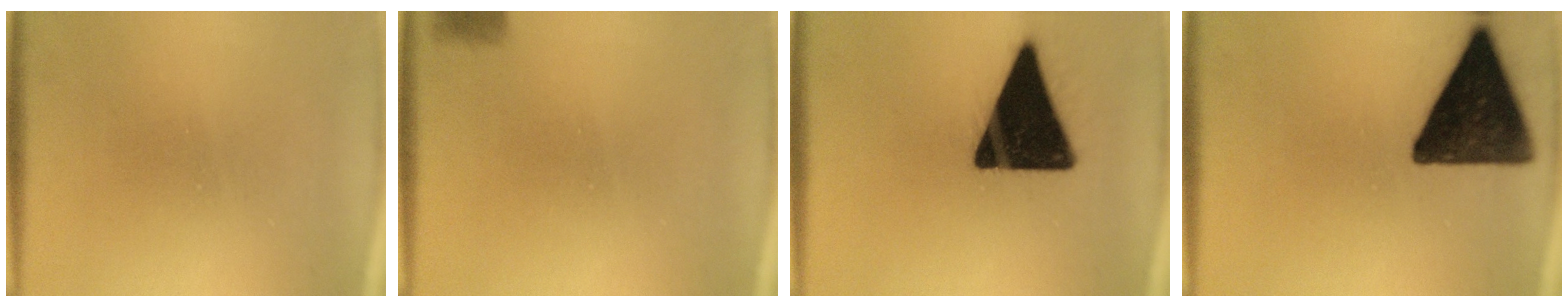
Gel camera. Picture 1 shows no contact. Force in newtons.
{"total": 2.9}
{"total": 19.5}
{"total": 16.3}